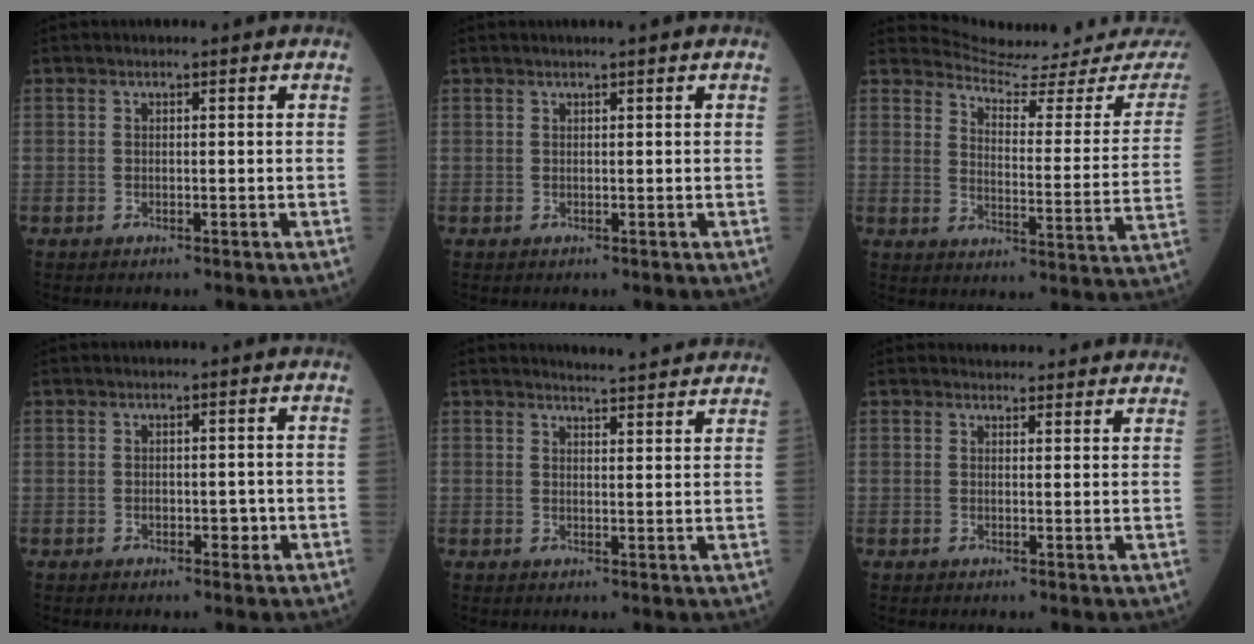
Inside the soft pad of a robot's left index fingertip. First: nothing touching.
{"total": 0.9, "force": [0.5, -0.3, 0.7], "torque": [-0.018, 0.001, 0.015]}
{"total": 17.5, "force": [17.2, 0.6, 3.1], "torque": [-0.039, -0.103, 0.206]}
{"total": 1.8, "force": [-0.5, 1.2, 1.2], "torque": [-0.013, 0.003, -0.004]}
{"total": 10.5, "force": [10.2, -0.2, 2.6], "torque": [-0.038, -0.004, 0.114]}
{"total": 9.6, "force": [9.2, 1.4, 2.0], "torque": [-0.011, 0.013, 0.093]}